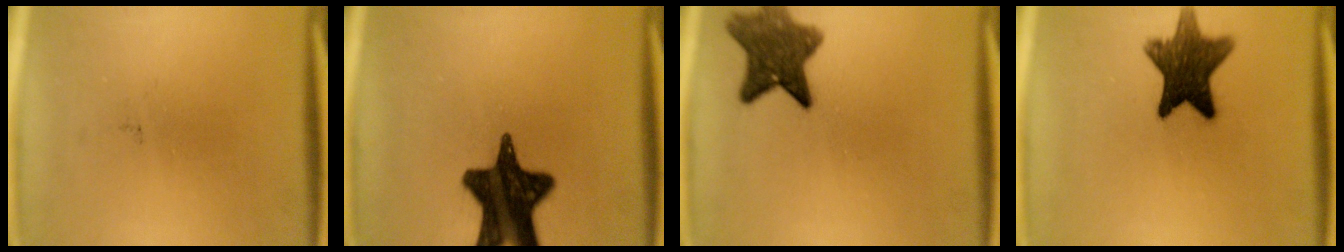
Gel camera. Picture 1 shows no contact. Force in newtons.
{"total": 17.5}
{"total": 8.3}
{"total": 11.5}